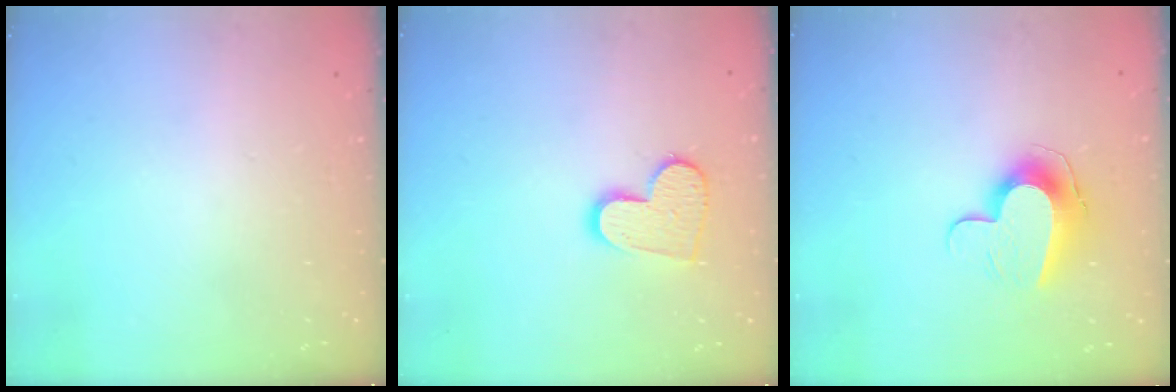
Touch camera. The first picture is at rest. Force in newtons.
{"total": 11.4, "press": 11.4, "slide": 0.9}
{"total": 11.1, "press": 11.1, "slide": 0.7}